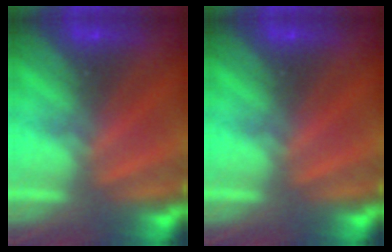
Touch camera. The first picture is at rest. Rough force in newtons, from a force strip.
{"total": 0.0}